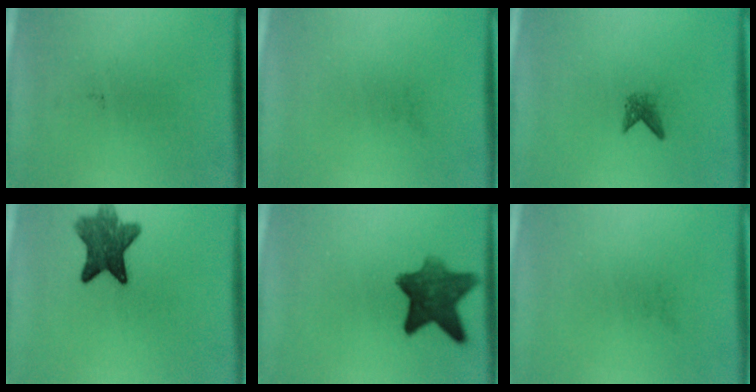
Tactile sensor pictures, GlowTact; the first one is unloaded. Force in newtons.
{"total": 0.0}
{"total": 1.6}
{"total": 8.5}
{"total": 9.2}
{"total": 0.0}